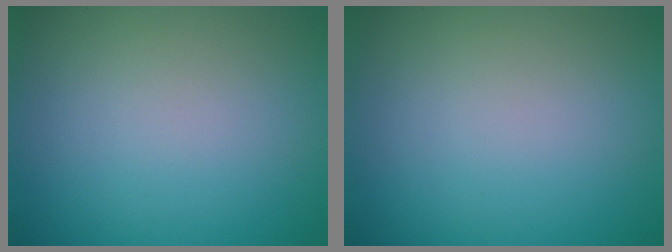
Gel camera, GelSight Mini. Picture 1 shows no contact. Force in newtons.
{"total": 0.0}